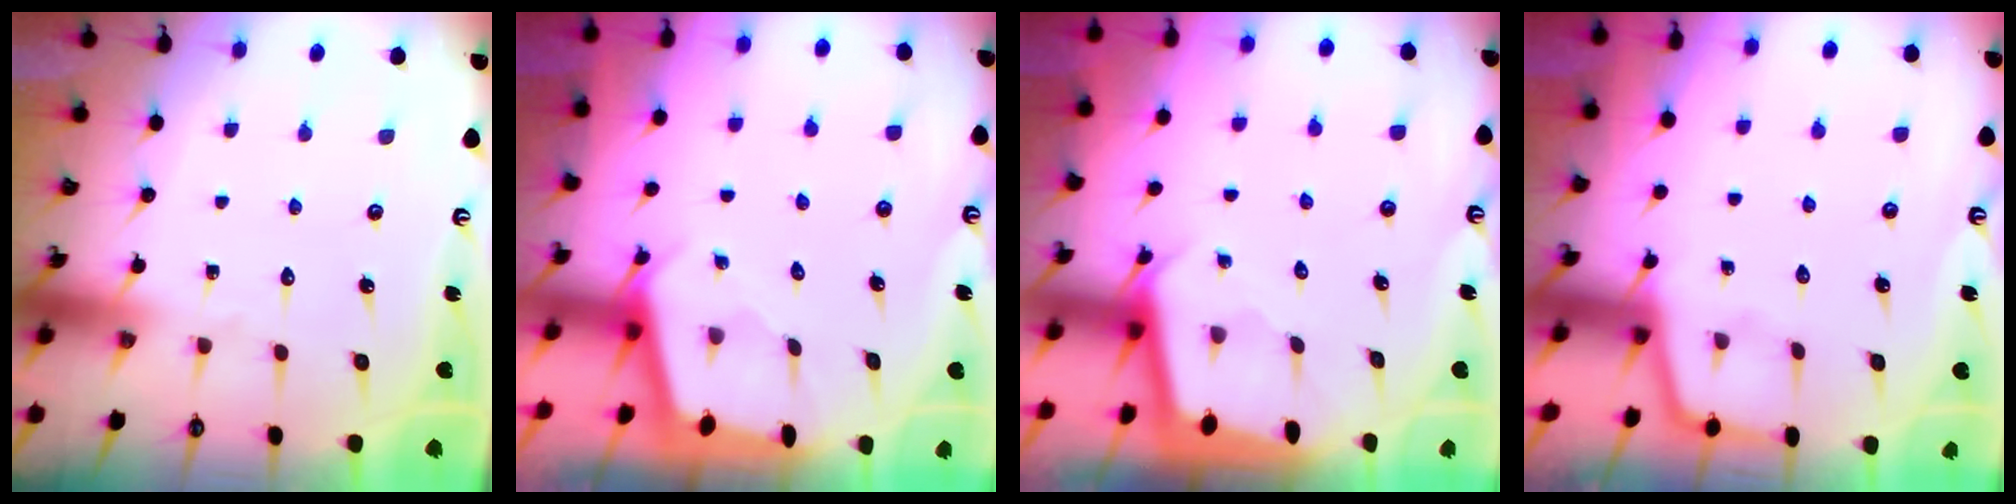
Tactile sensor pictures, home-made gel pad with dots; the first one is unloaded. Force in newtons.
{"total": 1.8, "press": 1.8, "slide": 0.1}
{"total": 1.8, "press": 1.8, "slide": 0.1}
{"total": 1.7, "press": 1.7, "slide": 0.4}